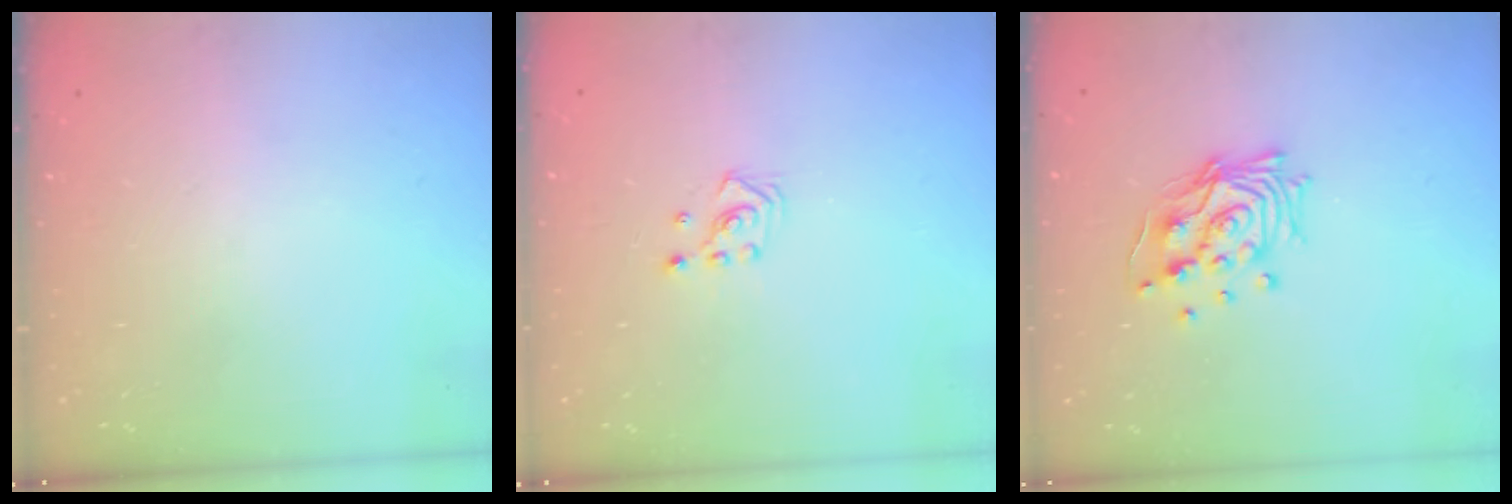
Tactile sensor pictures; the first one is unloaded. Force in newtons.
{"total": 2.8, "press": 2.8, "slide": 0.3}
{"total": 12.9, "press": 12.8, "slide": 1.1}